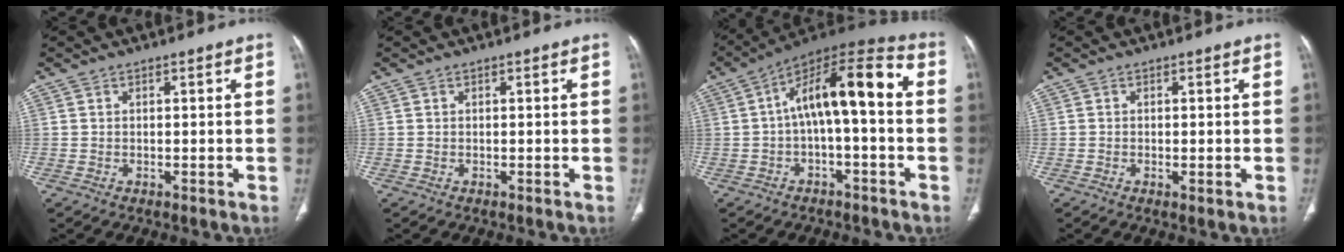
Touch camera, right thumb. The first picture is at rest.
{"total": 0.0}
{"total": 14.7, "force": [0.4, 5.4, 13.6], "torque": [-0.212, 0.062, 0.000]}
{"total": 1.3, "force": [-0.3, 0.3, 1.3], "torque": [-0.026, -0.006, -0.004]}